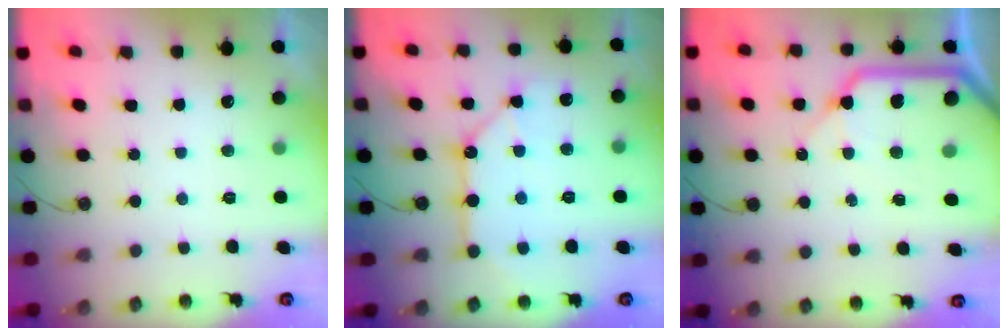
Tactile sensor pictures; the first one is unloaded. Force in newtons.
{"total": 12.5, "press": 12.5, "slide": 0.9}
{"total": 15.8, "press": 15.7, "slide": 2.0}